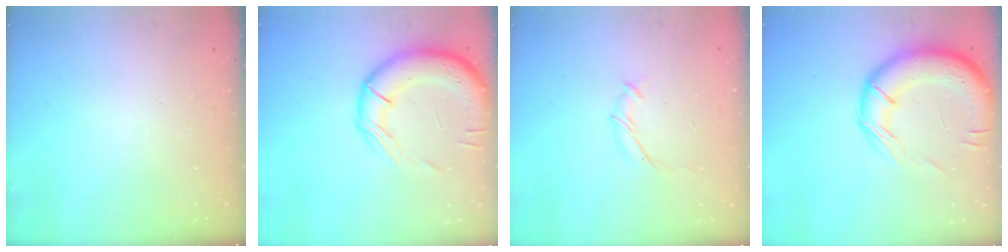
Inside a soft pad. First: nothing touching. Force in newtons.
{"total": 17.3, "press": 16.9, "slide": 3.5}
{"total": 5.3, "press": 5.1, "slide": 1.0}
{"total": 18.4, "press": 18.0, "slide": 3.7}